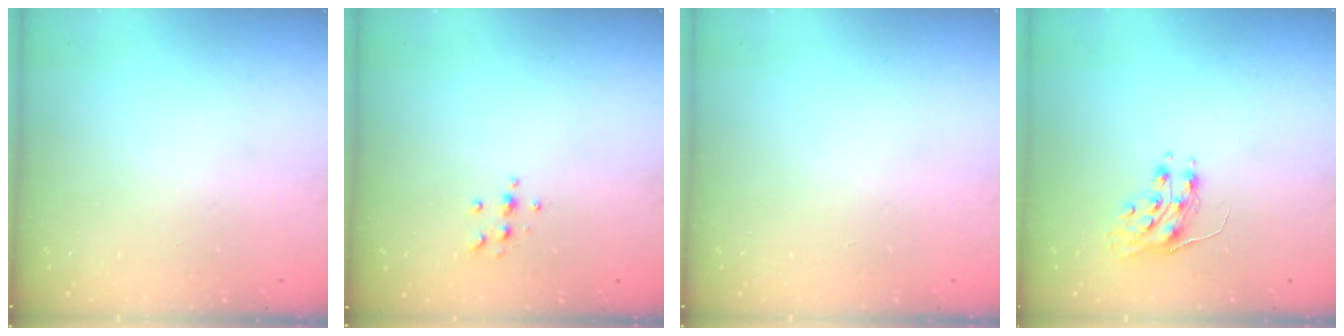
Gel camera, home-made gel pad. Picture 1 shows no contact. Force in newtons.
{"total": 5.4, "press": 5.2, "slide": 1.4}
{"total": 0.0}
{"total": 8.9, "press": 8.9, "slide": 0.3}